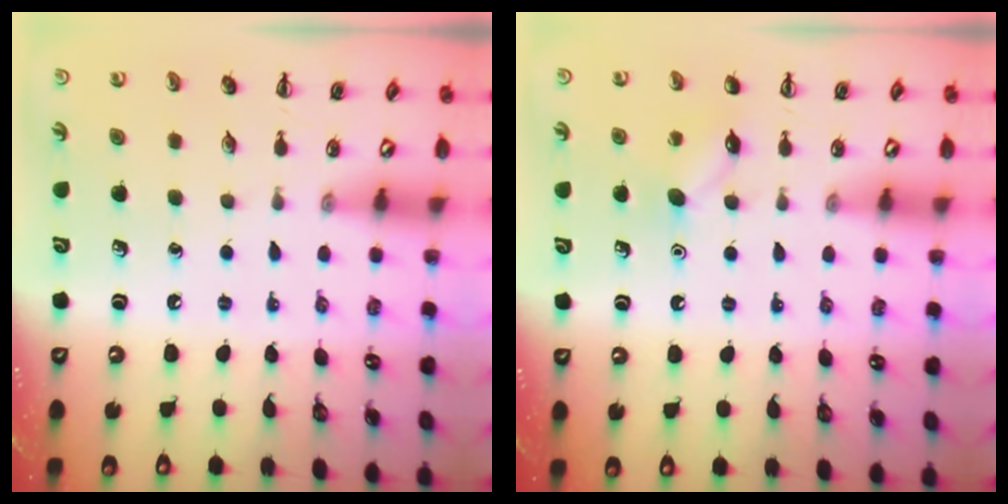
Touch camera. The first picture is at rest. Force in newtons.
{"total": 7.2, "press": 6.9, "slide": 1.8}